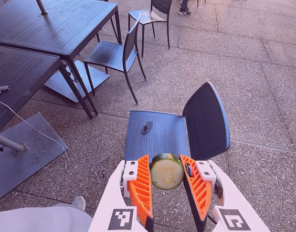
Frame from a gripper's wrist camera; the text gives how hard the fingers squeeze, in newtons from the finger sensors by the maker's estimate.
{"total": 10.5, "left": 9.9, "right": 11.0}